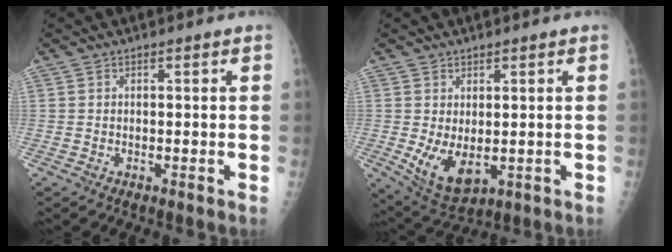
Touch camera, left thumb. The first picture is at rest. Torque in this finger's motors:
{"motor_torque": [-0.18, 0.49, 0.54, -0.19, 0.13]}